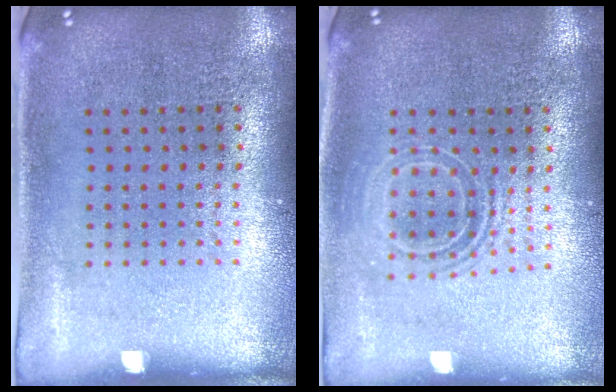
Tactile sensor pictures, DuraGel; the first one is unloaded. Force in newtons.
{"total": 1.7, "press": 1.4, "slide": 1.0}